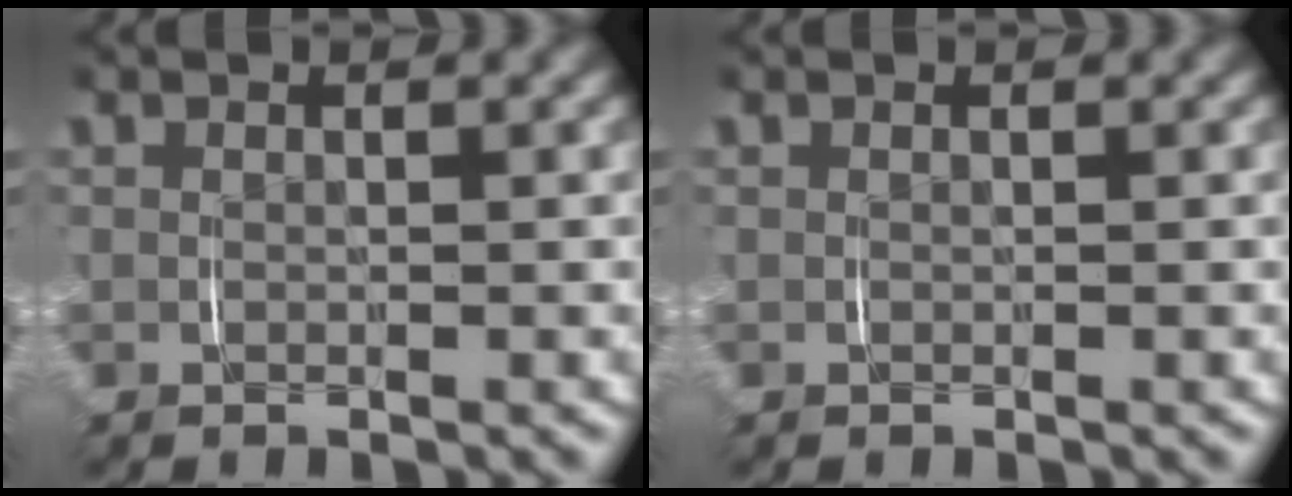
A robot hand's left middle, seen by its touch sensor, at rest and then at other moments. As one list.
[{"total": 0.0}]